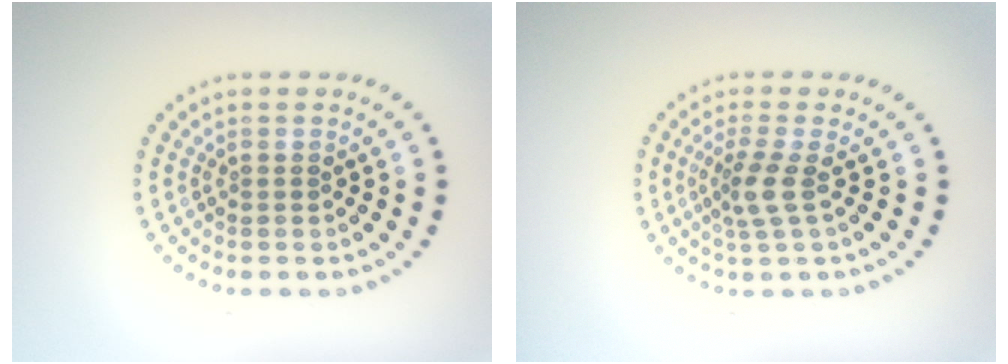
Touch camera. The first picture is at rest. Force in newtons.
{"total": 2.4, "press": 1.8, "slide": 1.6}